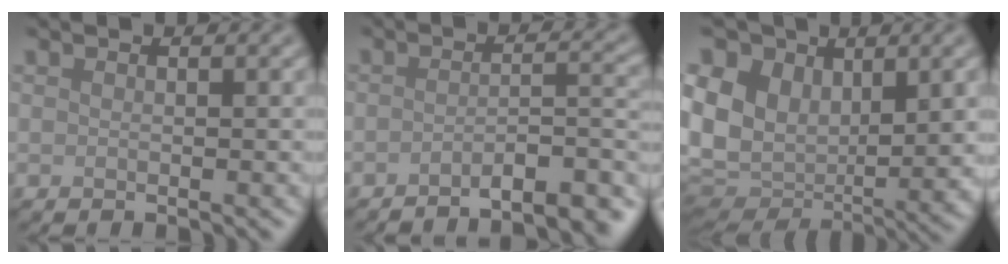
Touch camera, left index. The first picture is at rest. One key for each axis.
{"total": 6.5, "fx": -5.0, "fy": 1.4, "fz": 3.8, "tx": -0.038, "ty": 0.013, "tz": -0.072}
{"total": 12.5, "fx": 3.1, "fy": 8.7, "fz": 8.4, "tx": -0.206, "ty": -0.008, "tz": 0.060}